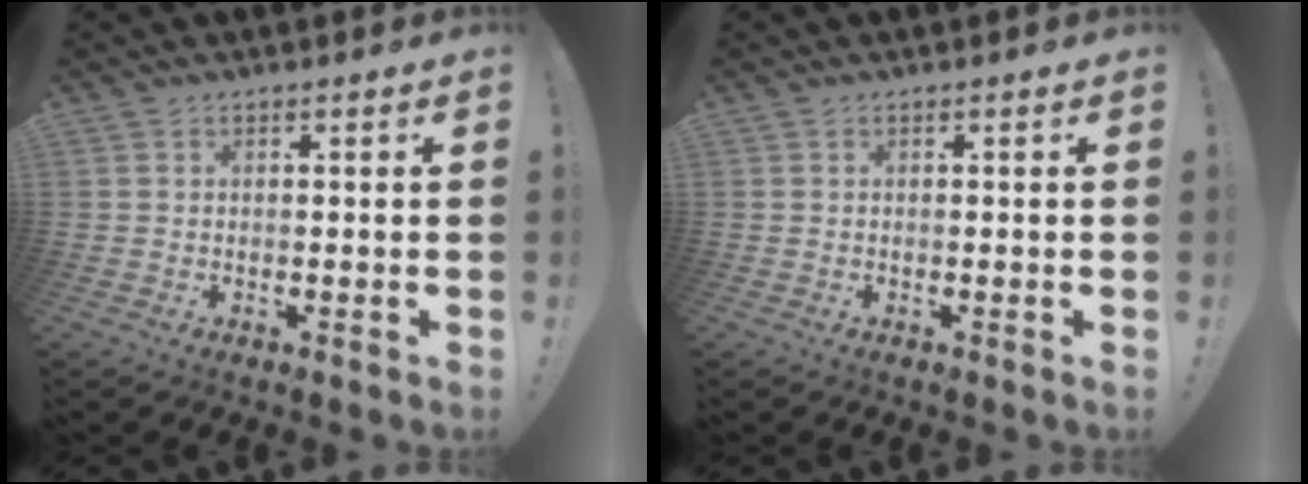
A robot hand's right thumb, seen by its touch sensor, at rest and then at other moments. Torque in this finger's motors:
{"motor_torque": [-0.09, -0.14, 0.05, -0.08, 0.01]}